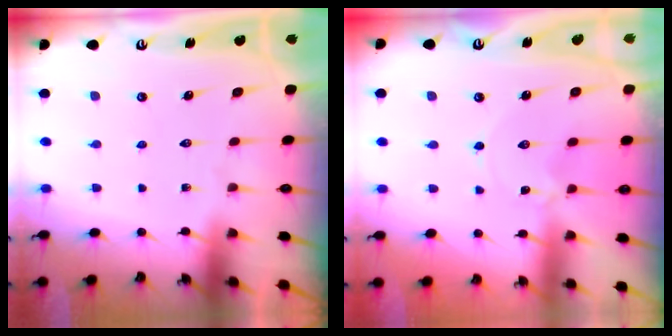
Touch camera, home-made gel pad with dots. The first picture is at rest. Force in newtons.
{"total": 0.0}